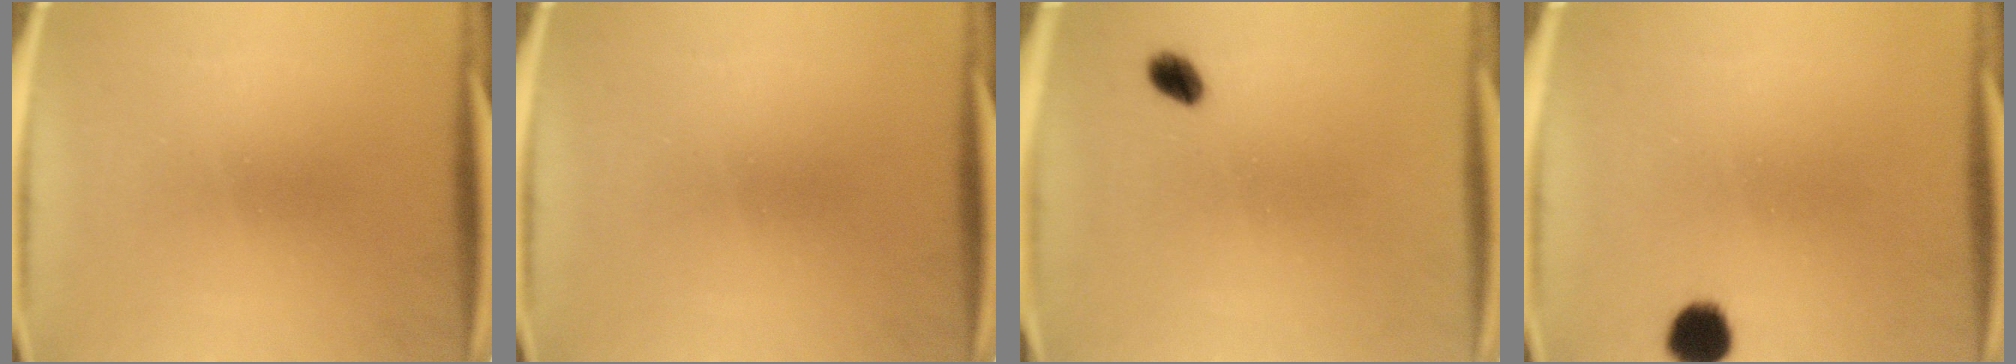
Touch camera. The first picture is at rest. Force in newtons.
{"total": 0.0}
{"total": 2.8}
{"total": 5.5}